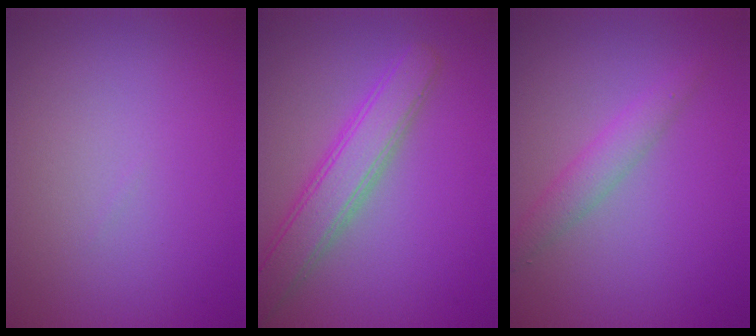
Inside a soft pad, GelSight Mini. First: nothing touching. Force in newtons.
{"total": 4.5, "press": 4.5, "slide": 0.2}
{"total": 2.2, "press": 2.2, "slide": 0.1}